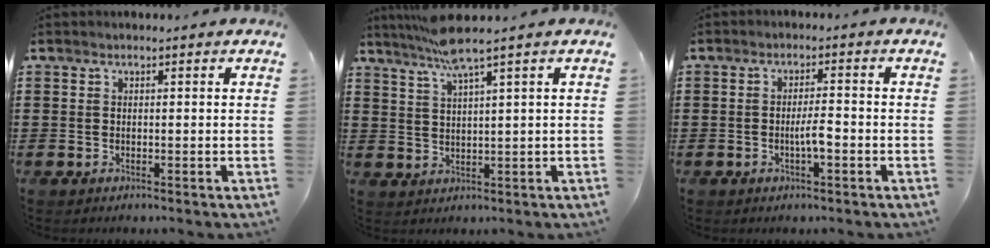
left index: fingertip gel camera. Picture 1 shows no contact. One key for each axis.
{"total": 5.1, "fx": 3.6, "fy": -0.7, "fz": 3.6, "tx": -0.078, "ty": -0.011, "tz": 0.062}
{"total": 3.2, "fx": -0.9, "fy": 0.6, "fz": 3.0, "tx": -0.062, "ty": 0.001, "tz": -0.019}